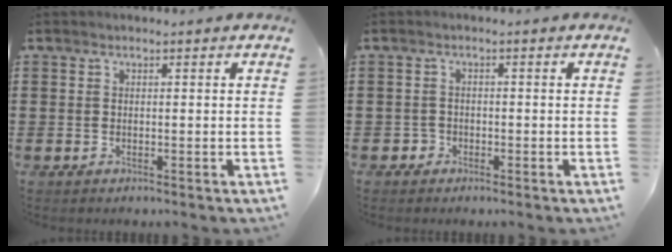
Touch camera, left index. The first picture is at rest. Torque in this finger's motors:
{"motor_torque": [0.07, 0.09, -0.02, -0.01]}